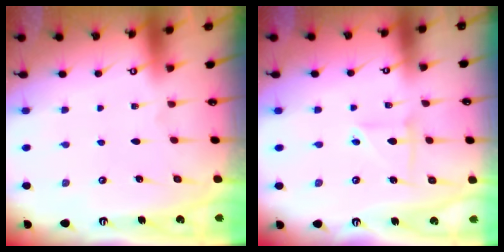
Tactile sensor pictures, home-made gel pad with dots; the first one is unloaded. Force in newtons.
{"total": 3.1, "press": 3.0, "slide": 0.9}